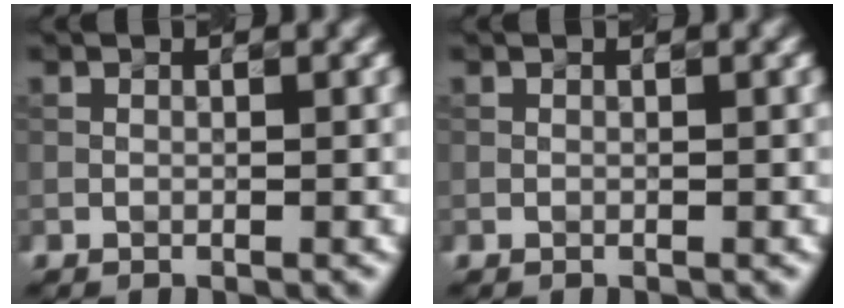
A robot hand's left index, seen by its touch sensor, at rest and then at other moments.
{"total": 0.0}